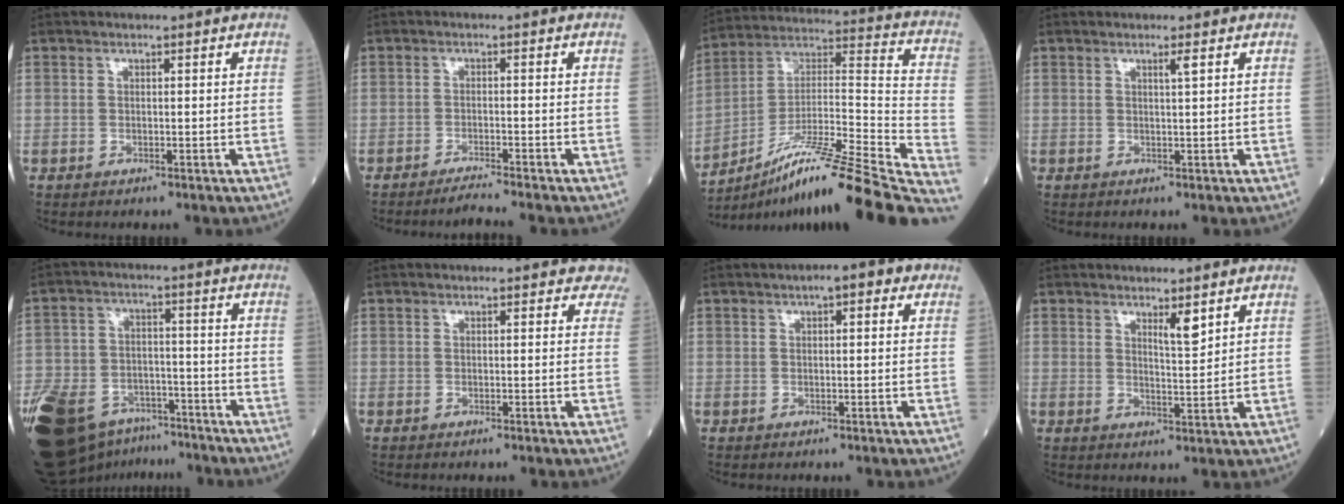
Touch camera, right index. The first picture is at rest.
{"total": 3.0, "force": [-2.7, -1.0, 0.6], "torque": [-0.014, -0.010, -0.048]}
{"total": 28.0, "force": [-21.6, 0.2, 17.8], "torque": [-0.212, 0.003, -0.348]}
{"total": 1.2, "force": [0.6, -0.3, 1.0], "torque": [-0.020, -0.004, 0.012]}
{"total": 22.6, "force": [-14.8, 12.7, 11.4], "torque": [-0.309, -0.019, -0.241]}
{"total": 2.2, "force": [1.8, 1.2, 0.3], "torque": [0.015, -0.004, -0.002]}
{"total": 3.5, "force": [1.6, 1.4, 2.8], "torque": [-0.035, 0.018, 0.016]}
{"total": 3.2, "force": [2.1, 0.3, 2.4], "torque": [-0.043, -0.006, 0.038]}